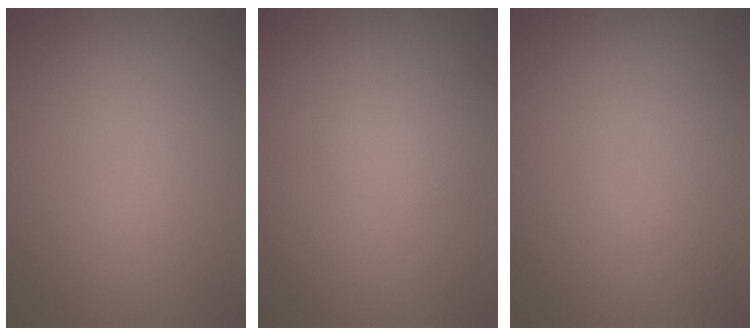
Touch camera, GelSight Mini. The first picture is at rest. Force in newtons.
{"total": 0.6, "press": 0.6, "slide": 0.1}
{"total": 0.0}